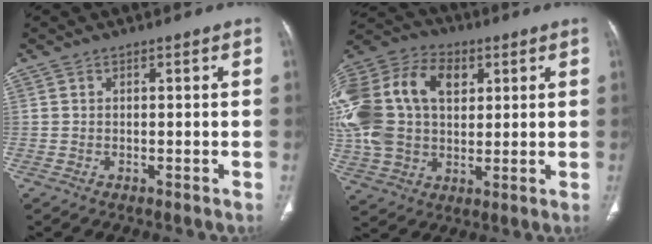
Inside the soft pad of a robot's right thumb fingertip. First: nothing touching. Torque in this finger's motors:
{"motor_torque": [2.45, 2.55, 1.44, -0.16, 0.53]}